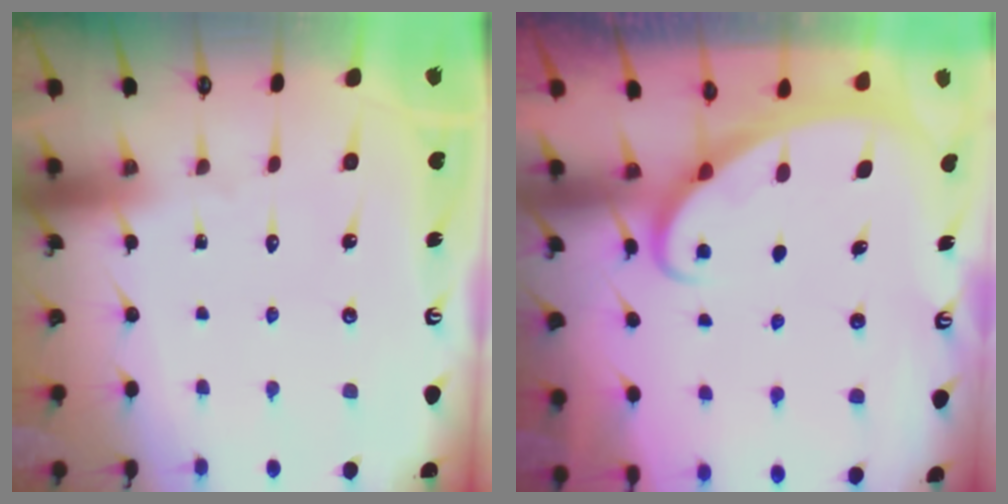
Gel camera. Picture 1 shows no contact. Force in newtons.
{"total": 2.1, "press": 2.1, "slide": 0.0}